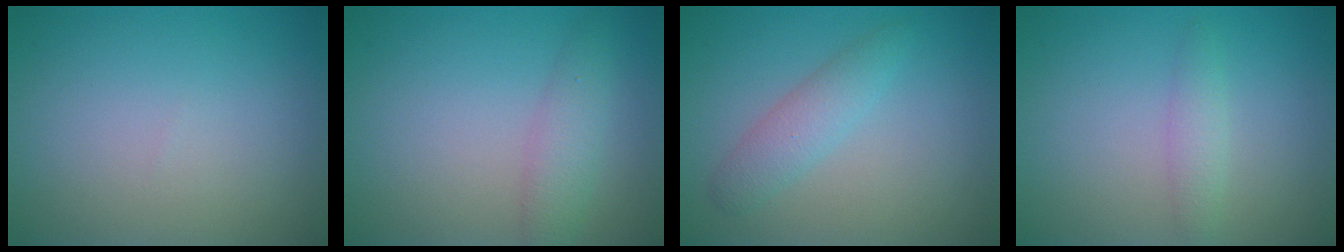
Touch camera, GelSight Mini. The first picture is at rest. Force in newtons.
{"total": 2.5, "press": 2.5, "slide": 0.0}
{"total": 2.4, "press": 2.4, "slide": 0.1}
{"total": 1.5, "press": 1.5, "slide": 0.0}